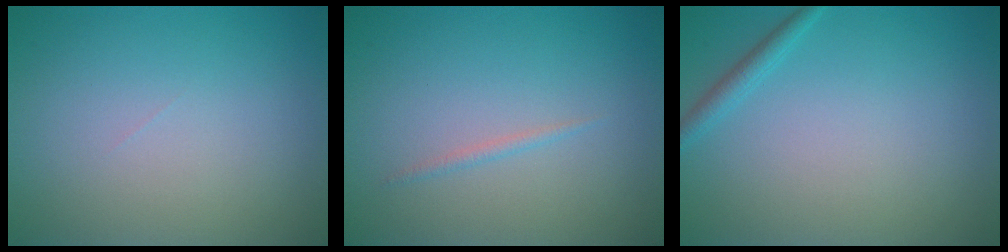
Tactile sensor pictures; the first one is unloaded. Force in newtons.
{"total": 0.6, "press": 0.6, "slide": 0.0}
{"total": 1.3, "press": 1.3, "slide": 0.1}